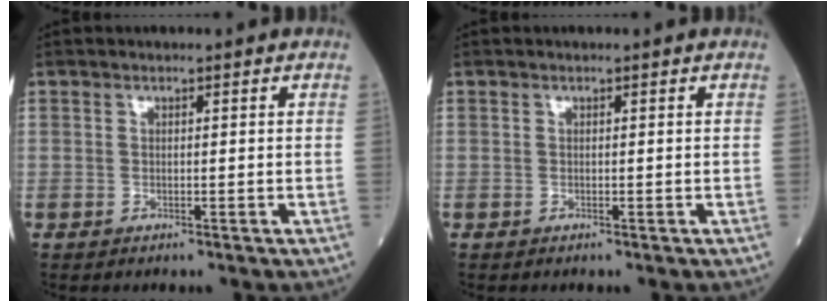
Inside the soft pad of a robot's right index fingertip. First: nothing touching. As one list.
[{"total": 0.0}]